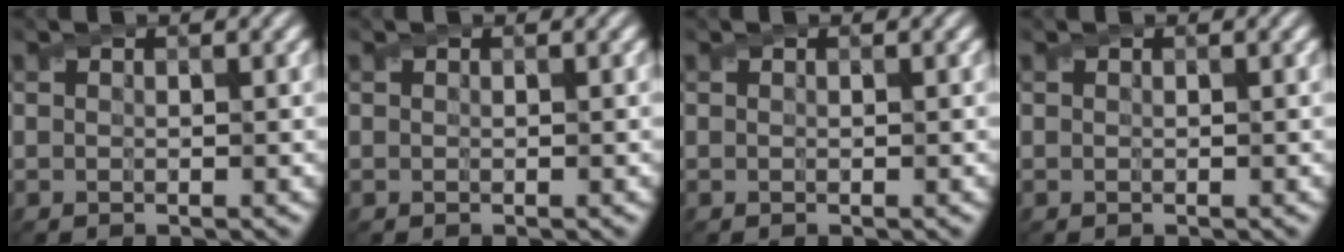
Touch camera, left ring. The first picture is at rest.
{"total": 0.0}
{"total": 0.0}
{"total": 0.0}